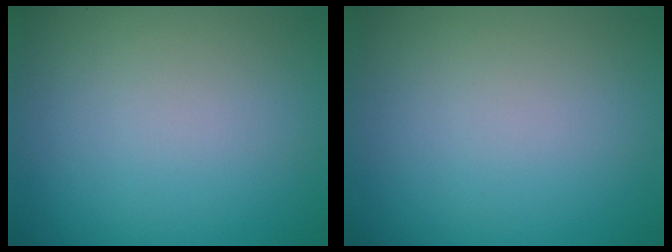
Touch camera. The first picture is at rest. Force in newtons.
{"total": 0.0}